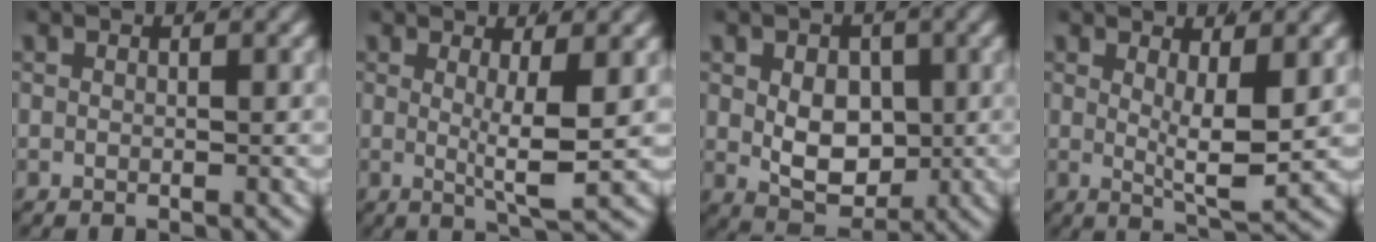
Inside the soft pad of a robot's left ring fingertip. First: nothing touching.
{"total": 4.0, "force": [0.6, 0.2, 4.0], "torque": [-0.065, -0.018, 0.016]}
{"total": 5.3, "force": [-0.2, 3.9, 3.6], "torque": [-0.059, -0.030, 0.013]}
{"total": 3.8, "force": [1.1, 0.5, 3.7], "torque": [-0.064, -0.020, 0.025]}